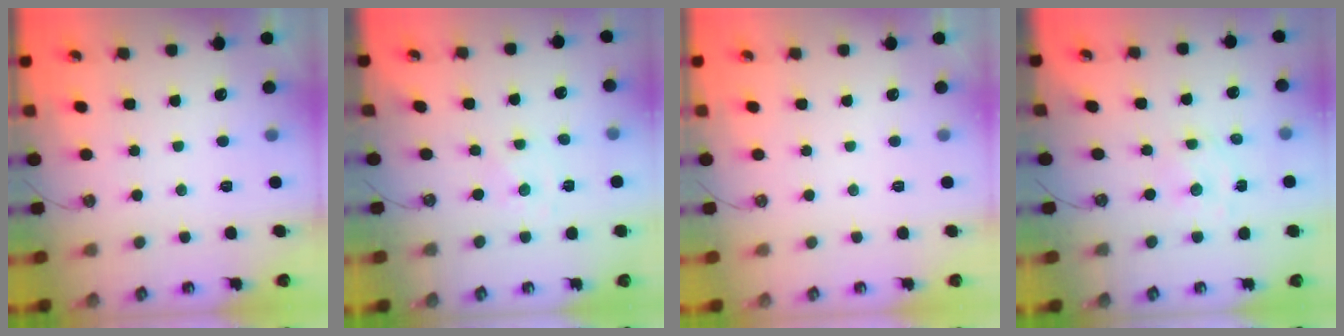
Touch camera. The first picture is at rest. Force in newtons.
{"total": 0.0}
{"total": 0.0}
{"total": 2.4, "press": 2.3, "slide": 0.7}